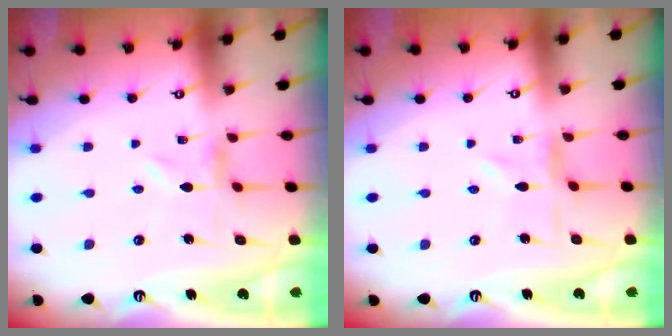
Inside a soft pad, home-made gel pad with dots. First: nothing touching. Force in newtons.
{"total": 1.3, "press": 1.2, "slide": 0.3}